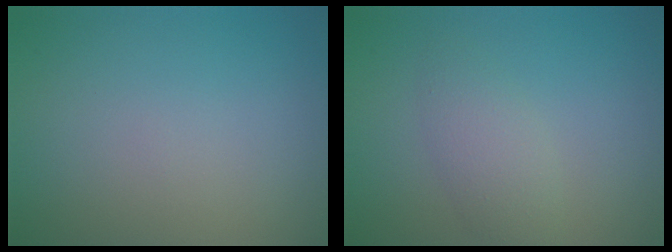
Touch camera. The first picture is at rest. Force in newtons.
{"total": 2.4, "press": 2.4, "slide": 0.1}